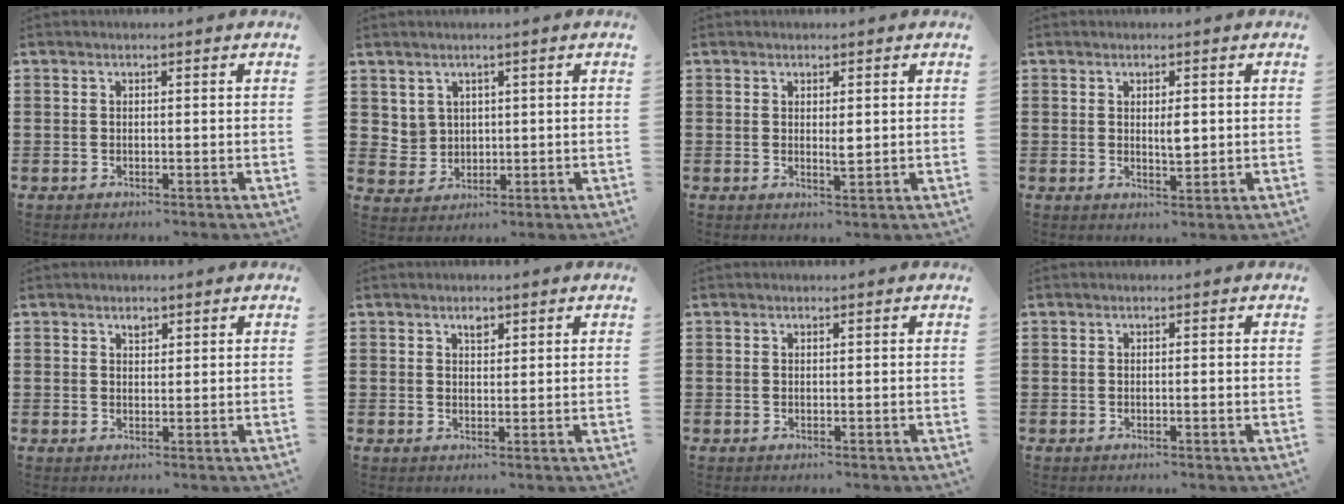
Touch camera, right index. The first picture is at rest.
{"total": 3.2, "force": [1.8, 2.6, 0.4], "torque": [-0.023, 0.007, 0.035]}
{"total": 1.9, "force": [0.3, 0.6, 1.8], "torque": [-0.034, 0.002, 0.004]}
{"total": 2.7, "force": [0.4, 1.0, 2.5], "torque": [-0.041, -0.001, 0.004]}
{"total": 1.2, "force": [0.8, 0.6, 0.6], "torque": [-0.005, -0.002, 0.013]}
{"total": 1.7, "force": [1.1, 0.9, 1.0], "torque": [-0.014, 0.001, 0.017]}
{"total": 0.0}
{"total": 0.6, "force": [-0.2, -0.1, 0.6], "torque": [-0.010, -0.005, -0.004]}